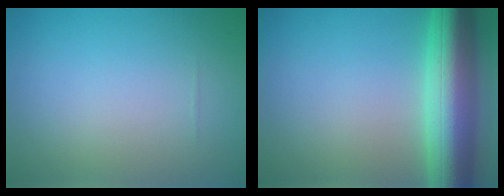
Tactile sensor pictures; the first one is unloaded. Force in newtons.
{"total": 8.9, "press": 8.9, "slide": 0.4}